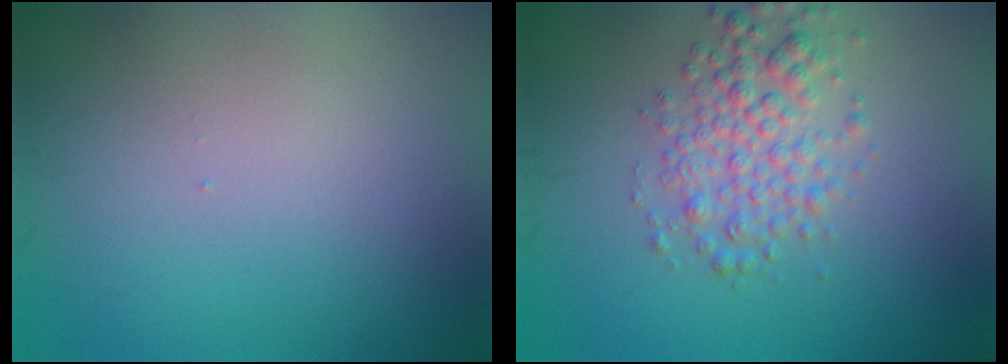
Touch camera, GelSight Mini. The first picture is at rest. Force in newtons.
{"total": 3.6, "press": 3.6, "slide": 0.1}